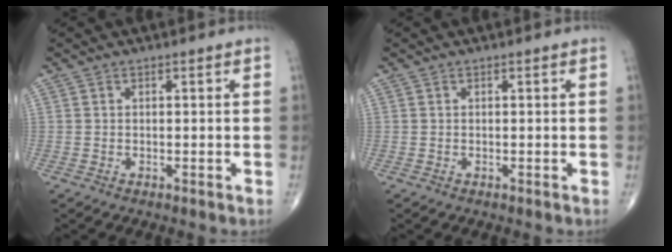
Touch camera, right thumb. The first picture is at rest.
{"total": 0.0}